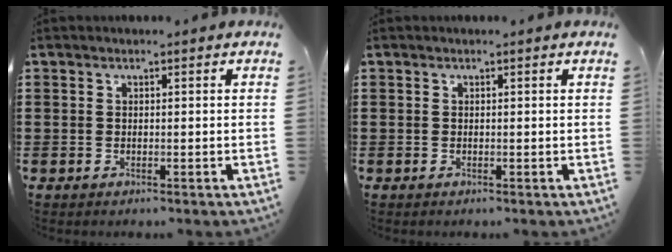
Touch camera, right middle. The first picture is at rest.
{"total": 0.0}